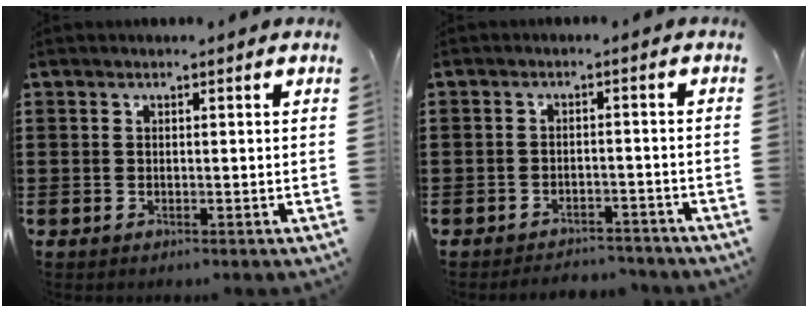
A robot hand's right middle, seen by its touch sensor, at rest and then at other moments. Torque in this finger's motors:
{"motor_torque": [0.98, -0.01, 0.02, 0.00]}